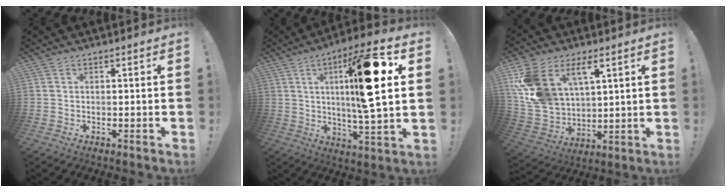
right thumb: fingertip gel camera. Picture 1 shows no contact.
{"total": 19.2, "force": [4.4, 3.4, 18.4], "torque": [-0.292, -0.008, 0.045]}
{"total": 15.1, "force": [7.7, 9.7, 8.6], "torque": [-0.188, -0.041, 0.149]}